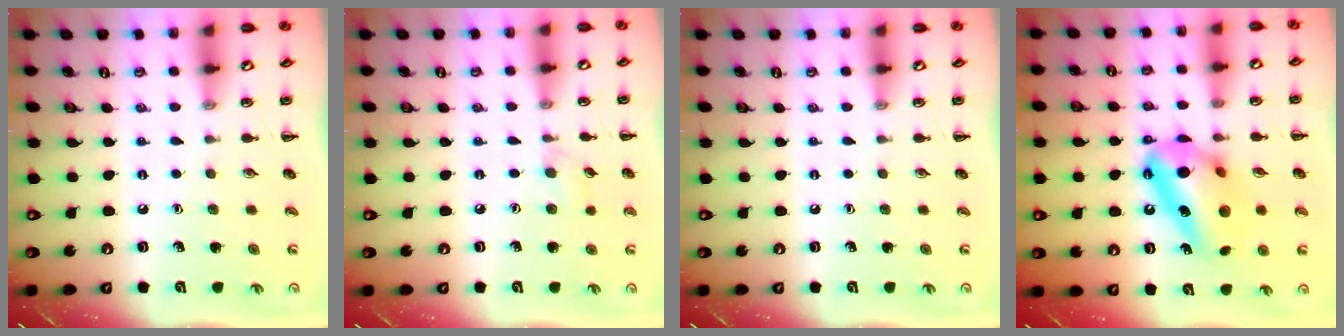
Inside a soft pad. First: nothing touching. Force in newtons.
{"total": 6.1, "press": 5.7, "slide": 2.2}
{"total": 0.0}
{"total": 16.2, "press": 16.2, "slide": 0.3}